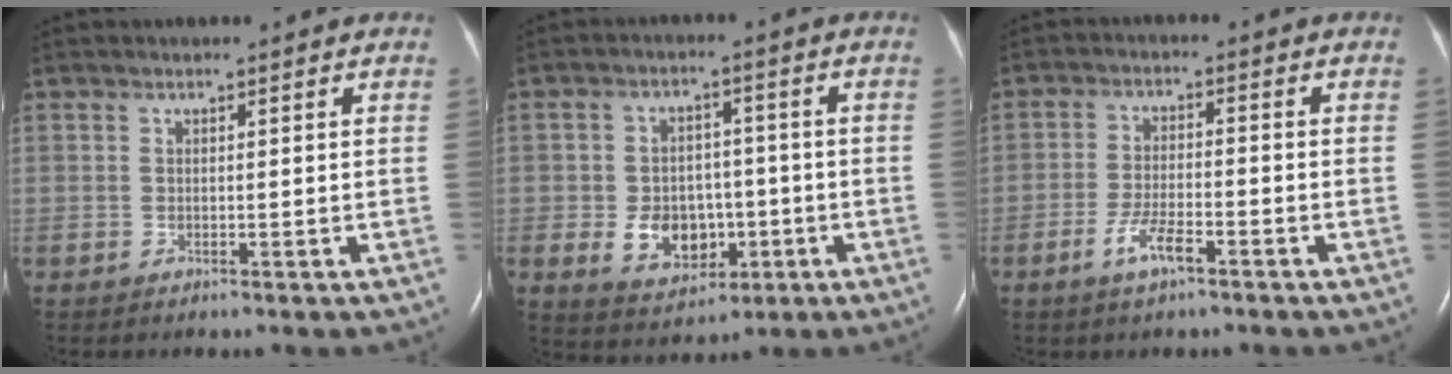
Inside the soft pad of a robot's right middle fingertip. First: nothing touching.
{"total": 8.0, "force": [-1.8, 6.0, 5.0], "torque": [-0.089, 0.007, -0.019]}
{"total": 4.9, "force": [-2.9, 1.1, 3.8], "torque": [-0.076, -0.001, -0.055]}